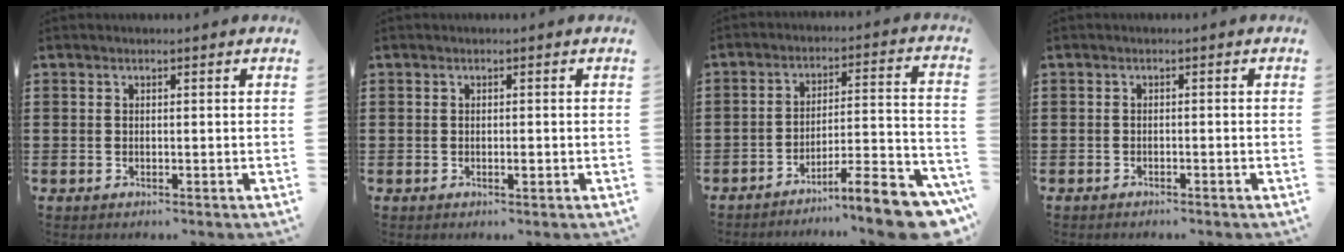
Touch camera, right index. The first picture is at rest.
{"total": 0.8, "force": [-0.2, 0.1, 0.7], "torque": [-0.015, -0.007, -0.001]}
{"total": 9.9, "force": [-8.0, 0.7, 5.8], "torque": [-0.079, 0.013, -0.152]}
{"total": 0.9, "force": [-0.9, 0.1, 0.1], "torque": [-0.005, 0.000, -0.018]}